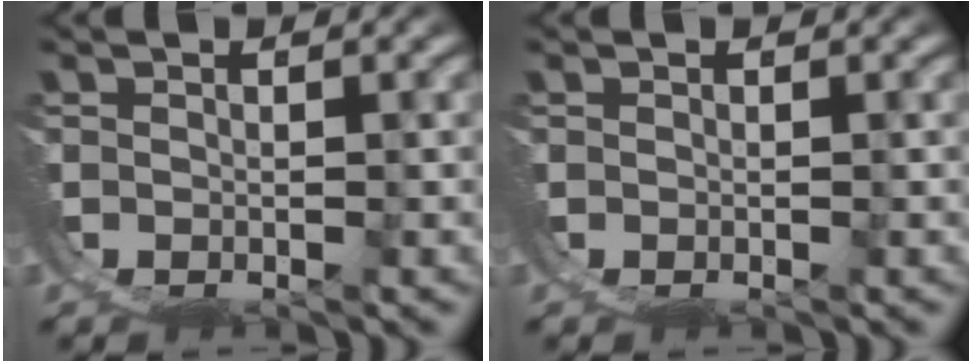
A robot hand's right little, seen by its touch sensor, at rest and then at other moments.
{"total": 0.0}